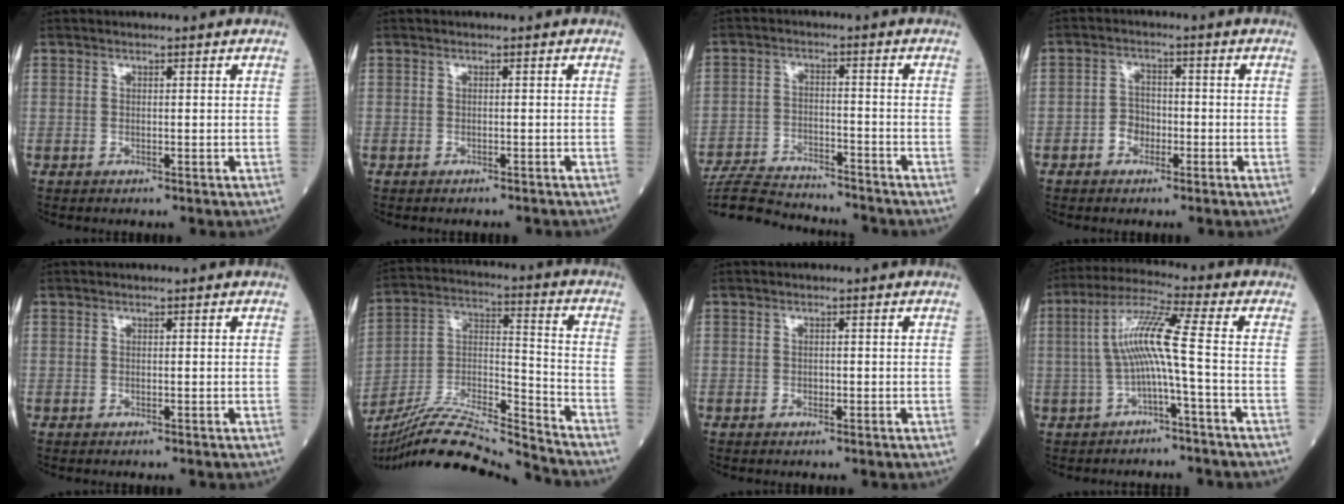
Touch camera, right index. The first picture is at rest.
{"total": 1.5, "force": [-1.5, -0.1, 0.3], "torque": [-0.004, -0.002, -0.018]}
{"total": 11.5, "force": [-11.0, 1.5, 2.9], "torque": [-0.054, 0.002, -0.177]}
{"total": 3.0, "force": [-1.5, 2.3, 1.3], "torque": [-0.019, 0.008, -0.029]}
{"total": 0.0}
{"total": 18.3, "force": [-17.4, -1.0, 5.8], "torque": [-0.112, 0.010, -0.306]}
{"total": 0.8, "force": [-0.3, 0.5, 0.5], "torque": [-0.011, 0.000, -0.004]}
{"total": 8.3, "force": [-1.1, -1.0, 8.1], "torque": [-0.162, 0.027, -0.019]}